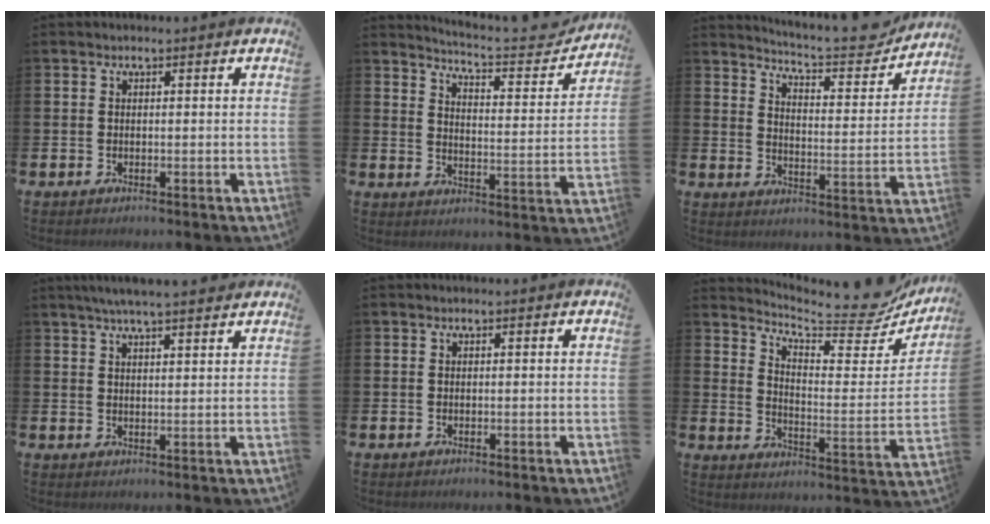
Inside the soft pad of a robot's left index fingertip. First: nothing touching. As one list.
[{"total": 5.3, "force": [5.2, 0.3, 1.2], "torque": [-0.034, -0.051, 0.081]}, {"total": 7.1, "force": [6.8, 0.6, 2.0], "torque": [-0.054, -0.052, 0.112]}, {"total": 4.8, "force": [4.4, 0.0, 1.7], "torque": [-0.041, -0.010, 0.079]}, {"total": 0.0}, {"total": 8.0, "force": [7.3, 1.8, 2.8], "torque": [-0.059, -0.069, 0.120]}]